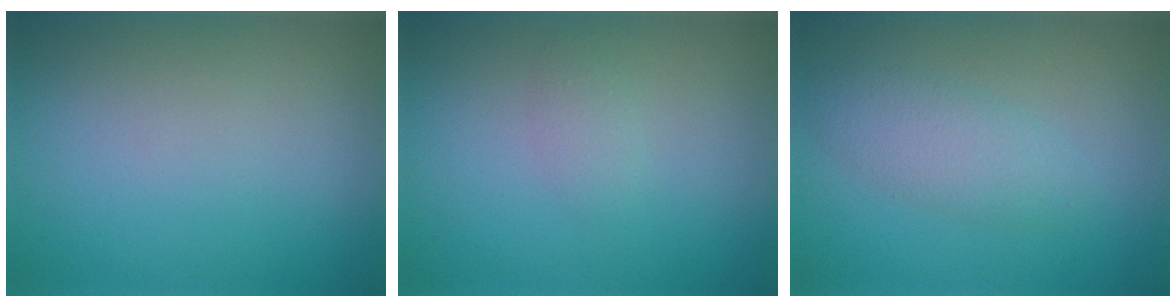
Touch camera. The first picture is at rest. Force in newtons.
{"total": 1.0, "press": 1.0, "slide": 0.1}
{"total": 2.8, "press": 2.8, "slide": 0.1}